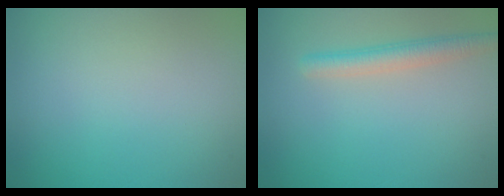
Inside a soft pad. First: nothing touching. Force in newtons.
{"total": 2.6, "press": 2.6, "slide": 0.1}